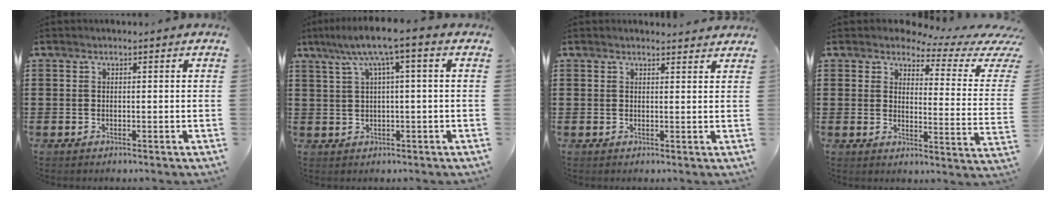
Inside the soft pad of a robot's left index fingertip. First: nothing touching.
{"total": 6.2, "force": [1.6, 0.4, 5.9], "torque": [-0.117, 0.003, 0.022]}
{"total": 1.5, "force": [1.5, 0.2, 0.2], "torque": [-0.007, 0.000, 0.030]}
{"total": 3.8, "force": [2.9, 1.2, 2.2], "torque": [-0.046, -0.021, 0.041]}